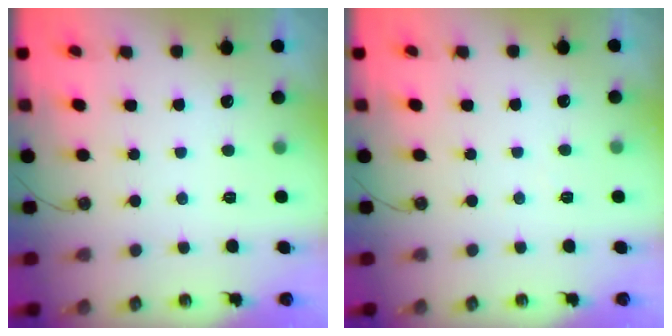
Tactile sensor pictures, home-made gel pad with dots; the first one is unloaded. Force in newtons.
{"total": 2.6, "press": 2.6, "slide": 0.5}